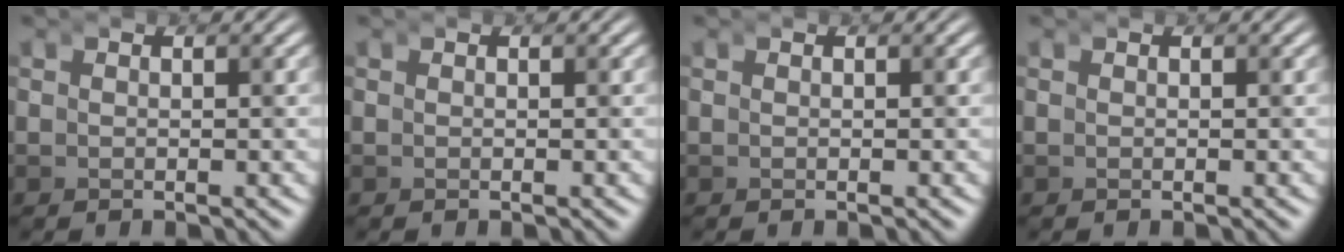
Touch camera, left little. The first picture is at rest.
{"total": 0.0}
{"total": 0.0}
{"total": 0.0}